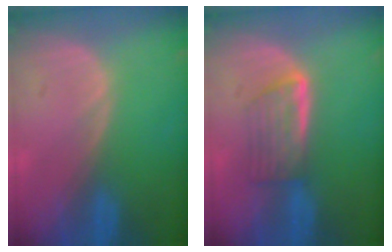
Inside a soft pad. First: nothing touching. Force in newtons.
{"total": 5.9, "press": 5.0, "slide": 3.1}